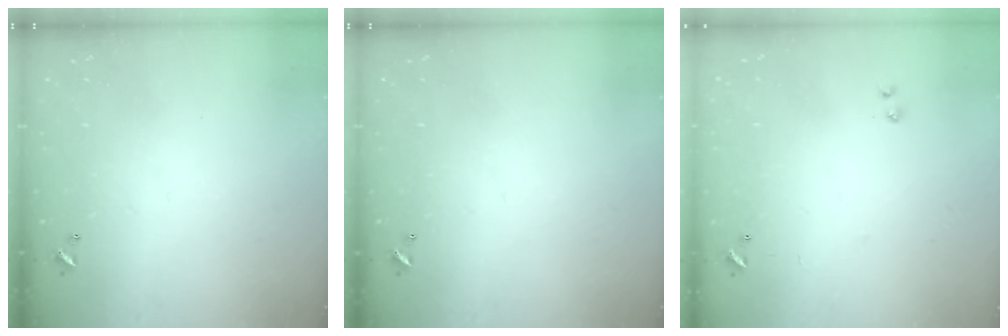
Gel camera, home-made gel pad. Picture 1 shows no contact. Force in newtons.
{"total": 0.0}
{"total": 8.5, "press": 8.5, "slide": 0.5}